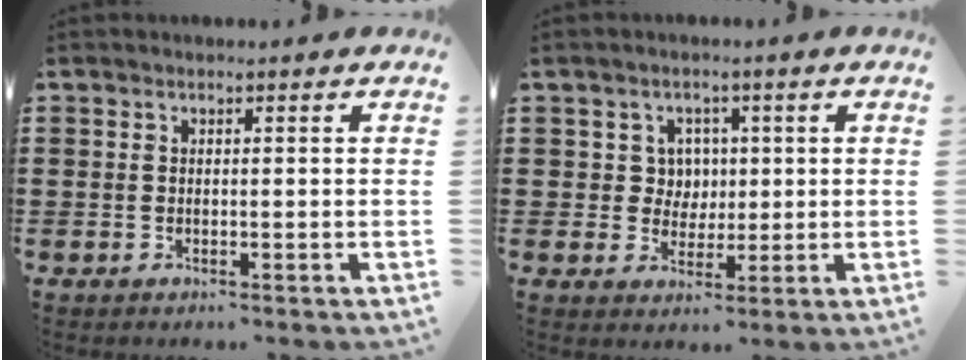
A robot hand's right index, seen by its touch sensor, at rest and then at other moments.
{"total": 4.3, "force": [0.7, 4.0, 1.3], "torque": [-0.046, 0.014, 0.010]}